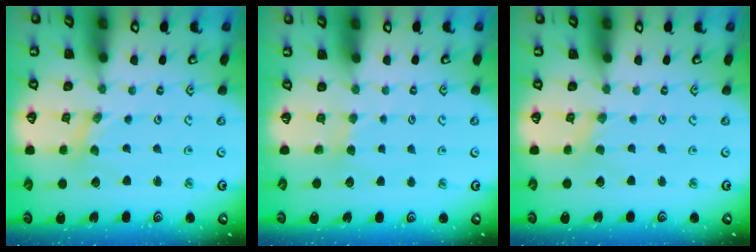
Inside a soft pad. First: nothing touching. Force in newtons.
{"total": 2.9, "press": 2.9, "slide": 0.4}
{"total": 0.0}